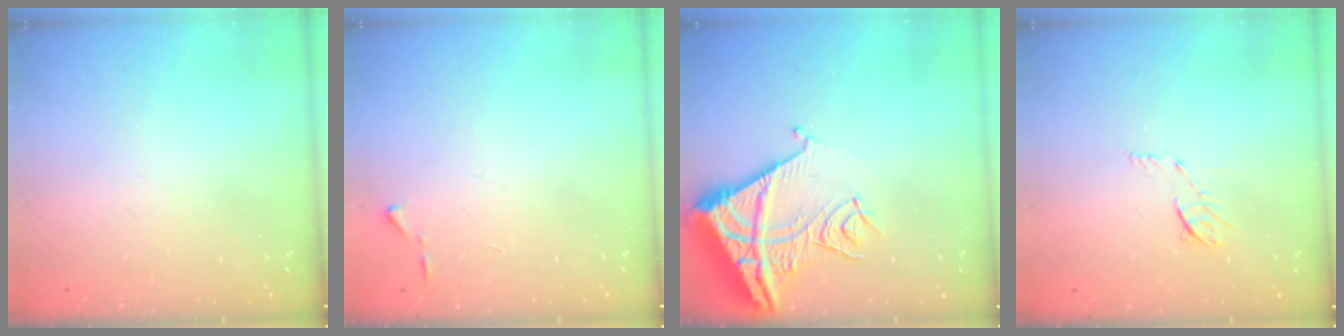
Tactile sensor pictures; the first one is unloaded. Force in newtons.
{"total": 4.1, "press": 4.0, "slide": 0.5}
{"total": 12.2, "press": 12.1, "slide": 1.5}
{"total": 5.7, "press": 5.6, "slide": 0.8}